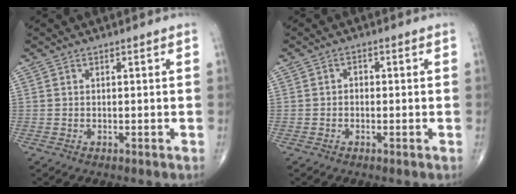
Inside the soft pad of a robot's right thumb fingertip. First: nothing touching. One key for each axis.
{"total": 1.2, "fx": -0.2, "fy": 0.9, "fz": 0.7, "tx": 0.004, "ty": 0.005, "tz": -0.010}